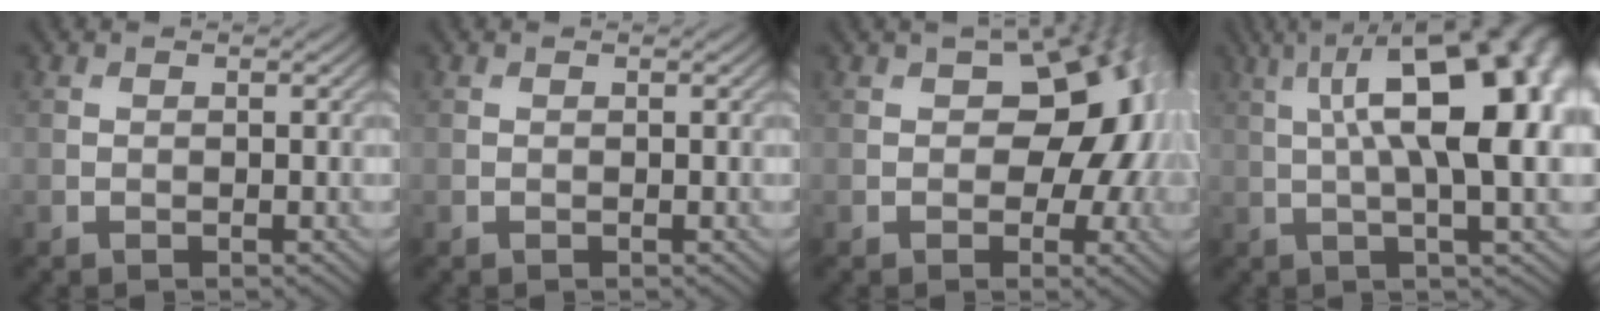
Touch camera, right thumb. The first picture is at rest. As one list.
[{"total": 0.0}, {"total": 11.3, "force": [1.1, 7.1, 8.8], "torque": [-0.109, 0.002, 0.013]}, {"total": 15.8, "force": [2.8, 5.8, 14.4], "torque": [-0.195, 0.034, 0.031]}]